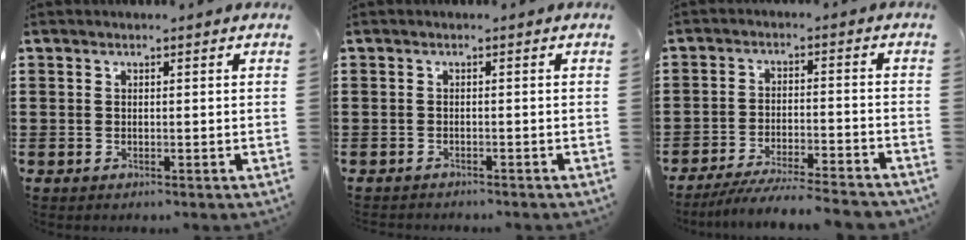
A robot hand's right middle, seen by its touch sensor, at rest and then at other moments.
{"total": 0.8, "force": [-0.8, -0.1, 0.0], "torque": [-0.003, -0.001, -0.016]}
{"total": 6.0, "force": [-5.7, 0.0, 1.9], "torque": [-0.042, -0.012, -0.111]}